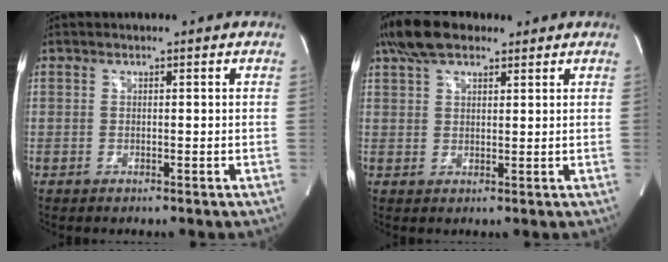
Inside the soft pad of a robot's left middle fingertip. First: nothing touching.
{"total": 7.5, "force": [5.4, 3.1, 4.1], "torque": [-0.088, 0.028, 0.102]}